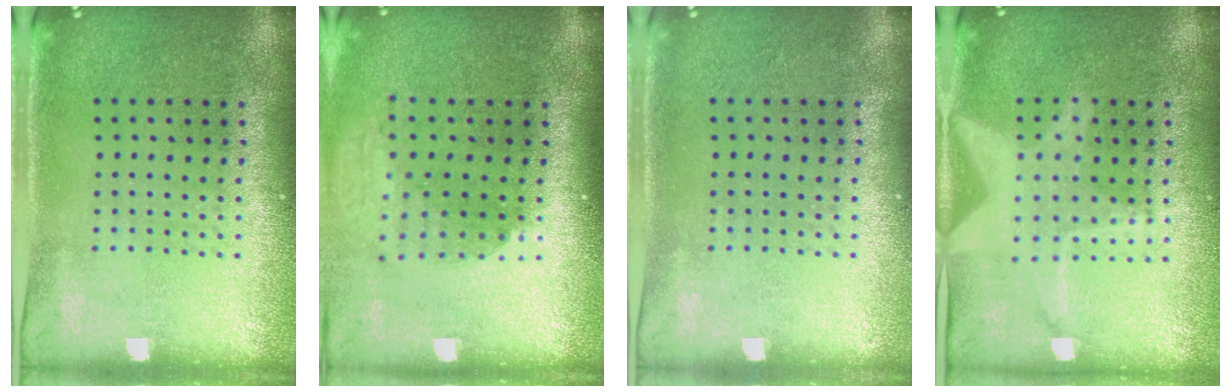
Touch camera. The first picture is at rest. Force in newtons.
{"total": 2.0, "press": 1.5, "slide": 1.3}
{"total": 0.0}
{"total": 3.0, "press": 3.0, "slide": 0.3}